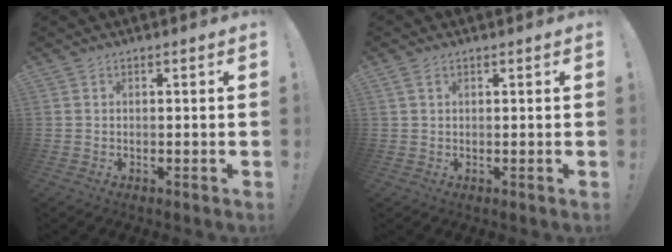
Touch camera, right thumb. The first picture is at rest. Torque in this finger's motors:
{"motor_torque": [-0.20, -0.10, -0.12, 0.38, 0.09]}